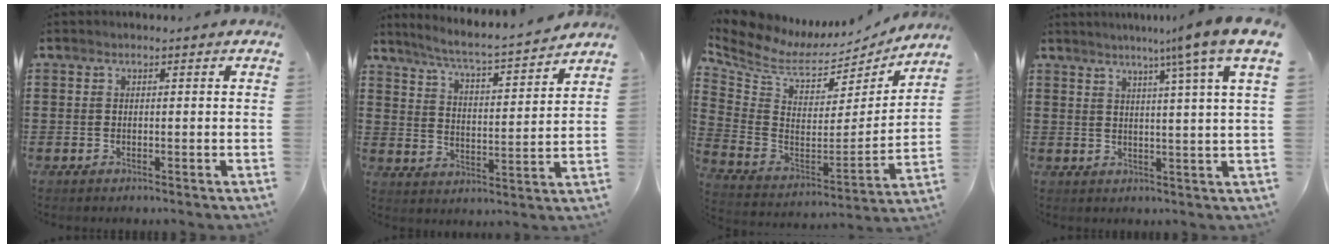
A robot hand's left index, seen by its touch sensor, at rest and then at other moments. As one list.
[{"total": 5.0, "force": [4.5, -0.3, 2.2], "torque": [-0.064, -0.038, 0.070]}, {"total": 6.6, "force": [5.0, 3.3, 2.7], "torque": [-0.087, -0.041, 0.085]}, {"total": 7.3, "force": [4.7, -1.9, 5.2], "torque": [-0.099, -0.023, 0.067]}]